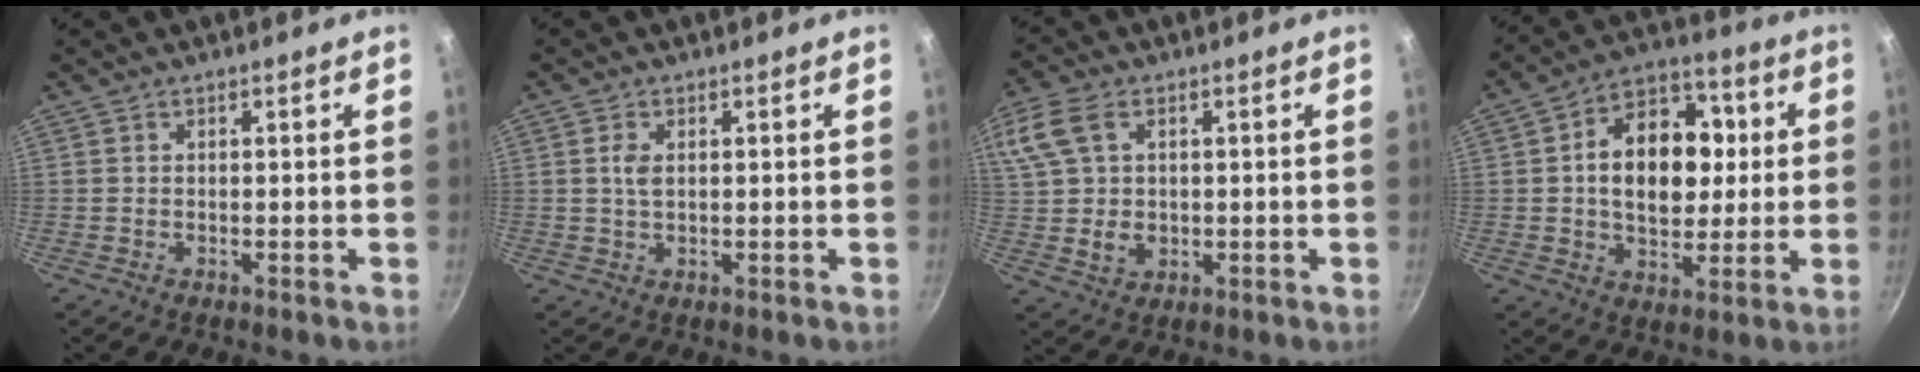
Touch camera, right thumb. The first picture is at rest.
{"total": 2.8, "force": [0.5, 1.7, 2.2], "torque": [-0.044, 0.002, 0.008]}
{"total": 14.1, "force": [3.9, 10.2, 8.9], "torque": [-0.198, 0.015, 0.075]}
{"total": 17.2, "force": [1.9, 11.9, 12.3], "torque": [-0.145, 0.021, 0.021]}